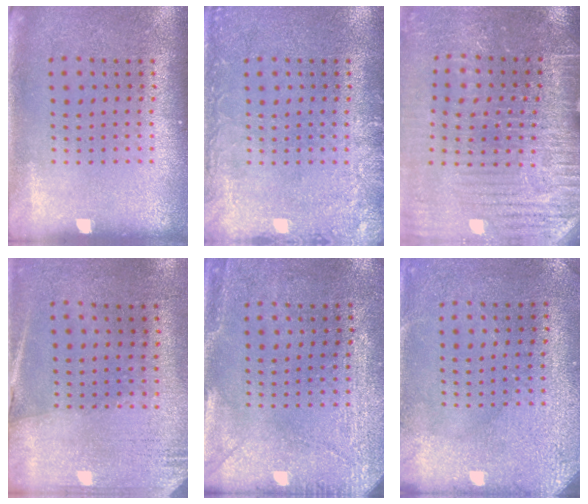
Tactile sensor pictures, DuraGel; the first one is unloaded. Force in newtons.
{"total": 2.4, "press": 2.4, "slide": 0.4}
{"total": 3.6, "press": 3.6, "slide": 0.4}
{"total": 2.6, "press": 2.3, "slide": 1.4}
{"total": 3.0, "press": 2.6, "slide": 1.4}
{"total": 3.0, "press": 2.4, "slide": 1.7}